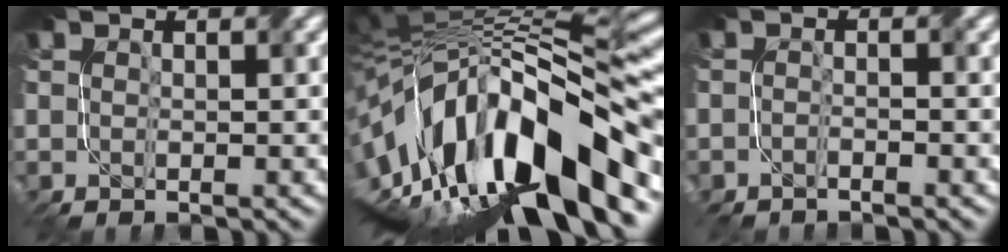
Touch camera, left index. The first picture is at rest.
{"total": 15.9, "force": [-3.2, 5.7, 14.5], "torque": [-0.240, 0.034, -0.060]}
{"total": 1.1, "force": [-1.1, 0.0, -0.1], "torque": [0.008, 0.001, -0.020]}